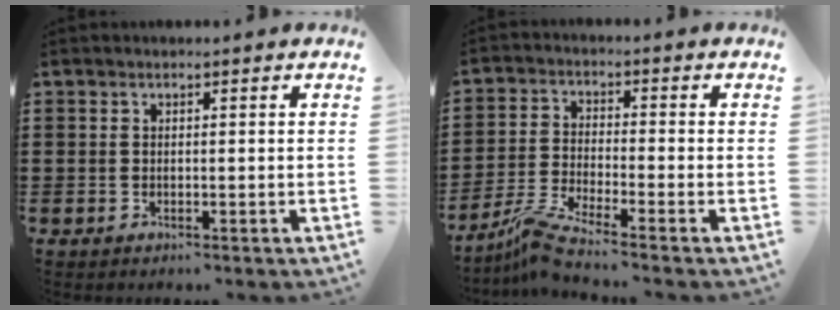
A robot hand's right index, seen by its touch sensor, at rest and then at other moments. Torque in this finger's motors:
{"motor_torque": [0.10, 0.01, 0.07, 0.06]}